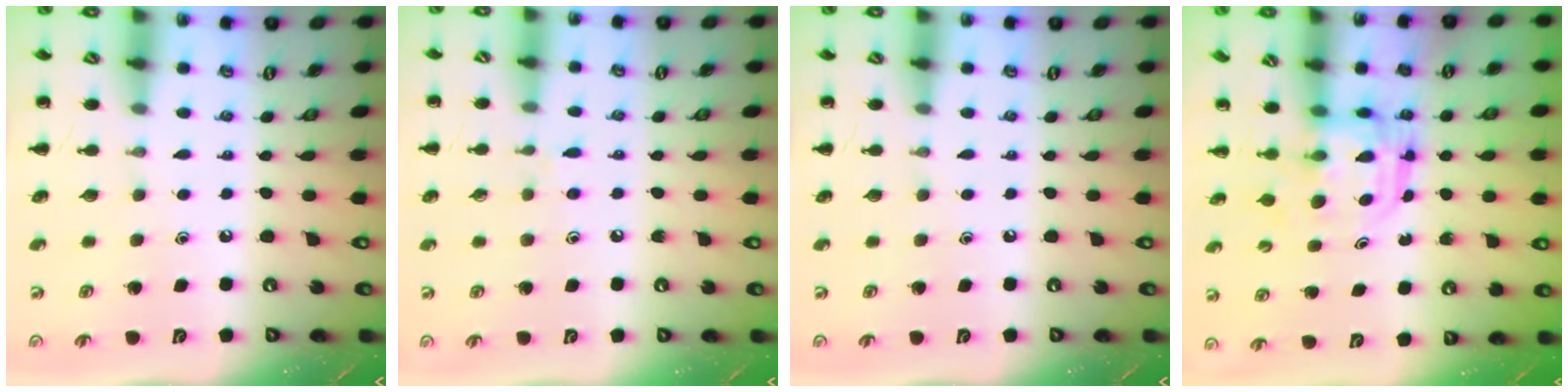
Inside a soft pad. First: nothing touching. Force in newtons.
{"total": 5.2, "press": 4.8, "slide": 2.0}
{"total": 0.0}
{"total": 3.1, "press": 3.1, "slide": 0.2}